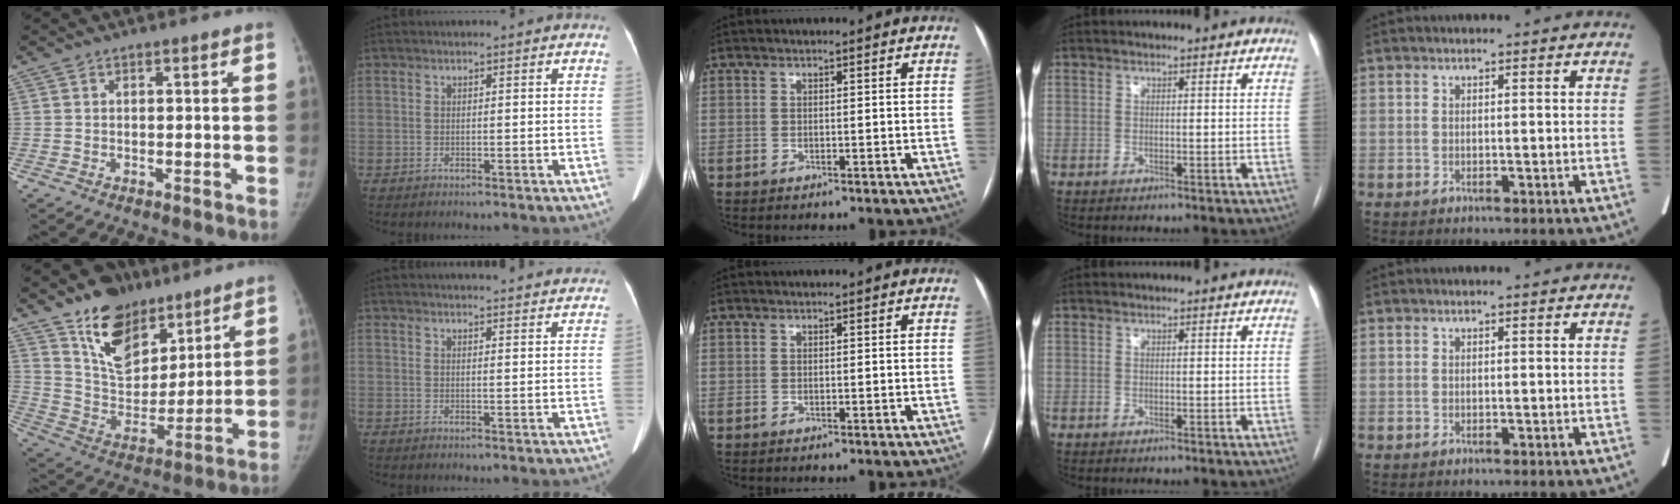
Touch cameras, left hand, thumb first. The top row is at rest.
{"thumb": {"total": 17.9, "force": [11.9, 10.5, 8.3], "torque": [-0.081, -0.068, 0.216]}, "index": {"total": 12.3, "force": [11.7, 1.2, 3.7], "torque": [-0.037, 0.014, 0.127]}}